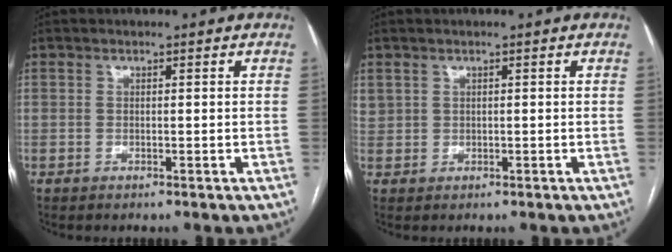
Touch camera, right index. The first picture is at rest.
{"total": 1.6, "force": [0.9, 1.3, 0.4], "torque": [-0.005, 0.014, 0.019]}